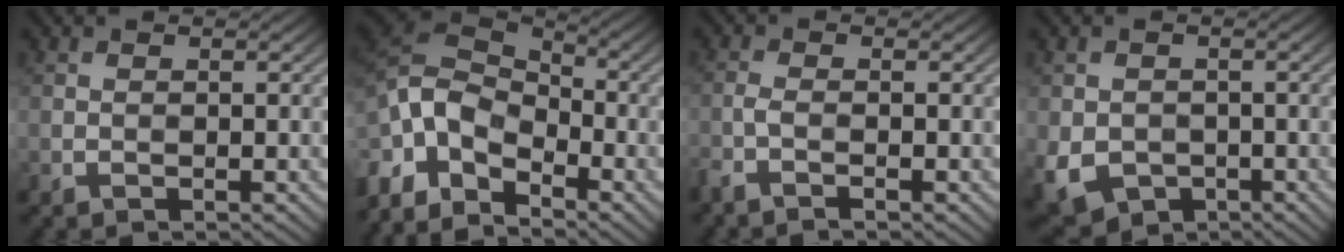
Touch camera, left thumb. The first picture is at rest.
{"total": 10.9, "force": [-5.5, 6.2, 7.1], "torque": [-0.179, -0.005, -0.127]}
{"total": 2.2, "force": [-1.7, 0.3, 1.4], "torque": [-0.038, -0.006, -0.046]}
{"total": 5.7, "force": [-2.1, 4.5, 2.8], "torque": [-0.077, -0.028, -0.033]}